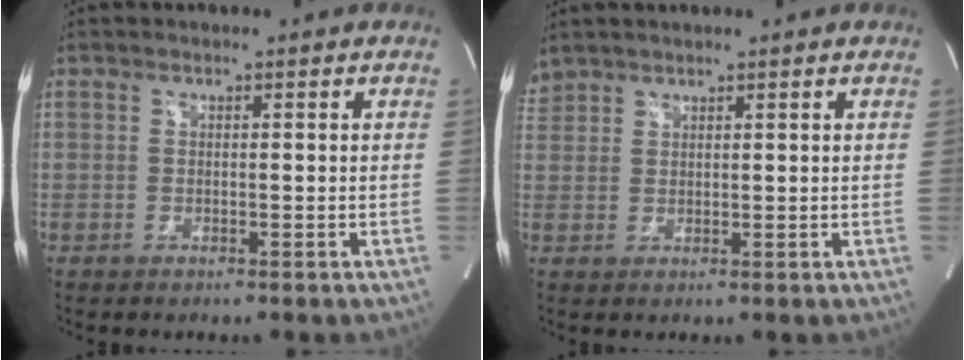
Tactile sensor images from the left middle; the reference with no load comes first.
{"total": 2.4, "force": [2.2, 0.9, 0.0], "torque": [-0.005, 0.014, 0.047]}